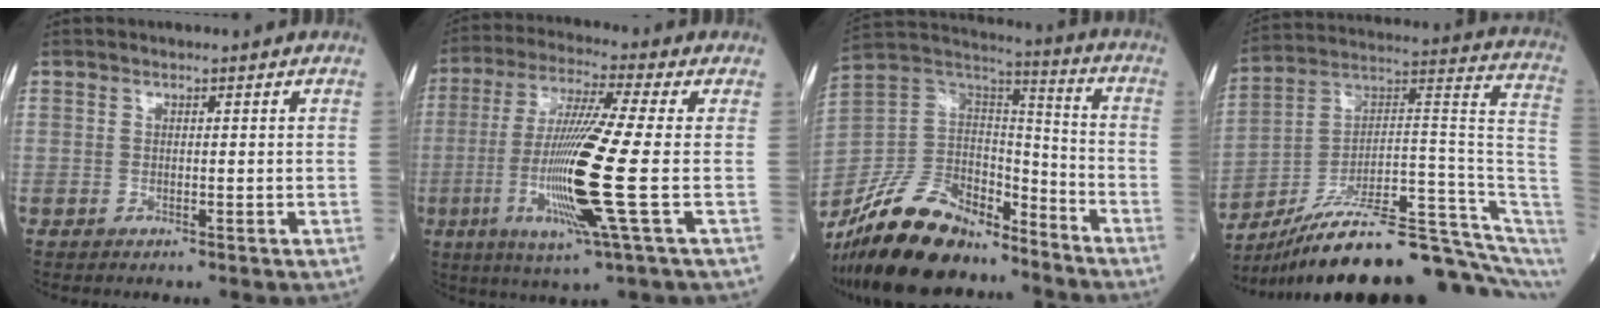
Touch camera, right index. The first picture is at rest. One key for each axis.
{"total": 14.7, "fx": -2.8, "fy": -1.0, "fz": 14.4, "tx": -0.293, "ty": -0.017, "tz": -0.062}
{"total": 19.1, "fx": -15.9, "fy": 7.0, "fz": 8.0, "tx": -0.161, "ty": 0.032, "tz": -0.289}
{"total": 25.4, "fx": -17.8, "fy": 3.1, "fz": 17.9, "tx": -0.181, "ty": 0.049, "tz": -0.275}